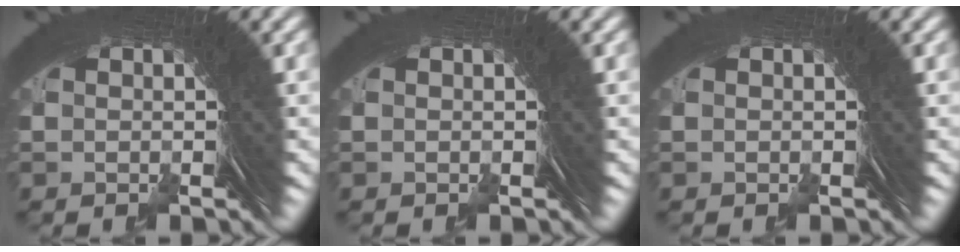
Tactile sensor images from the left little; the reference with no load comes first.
{"total": 0.0}
{"total": 0.0}